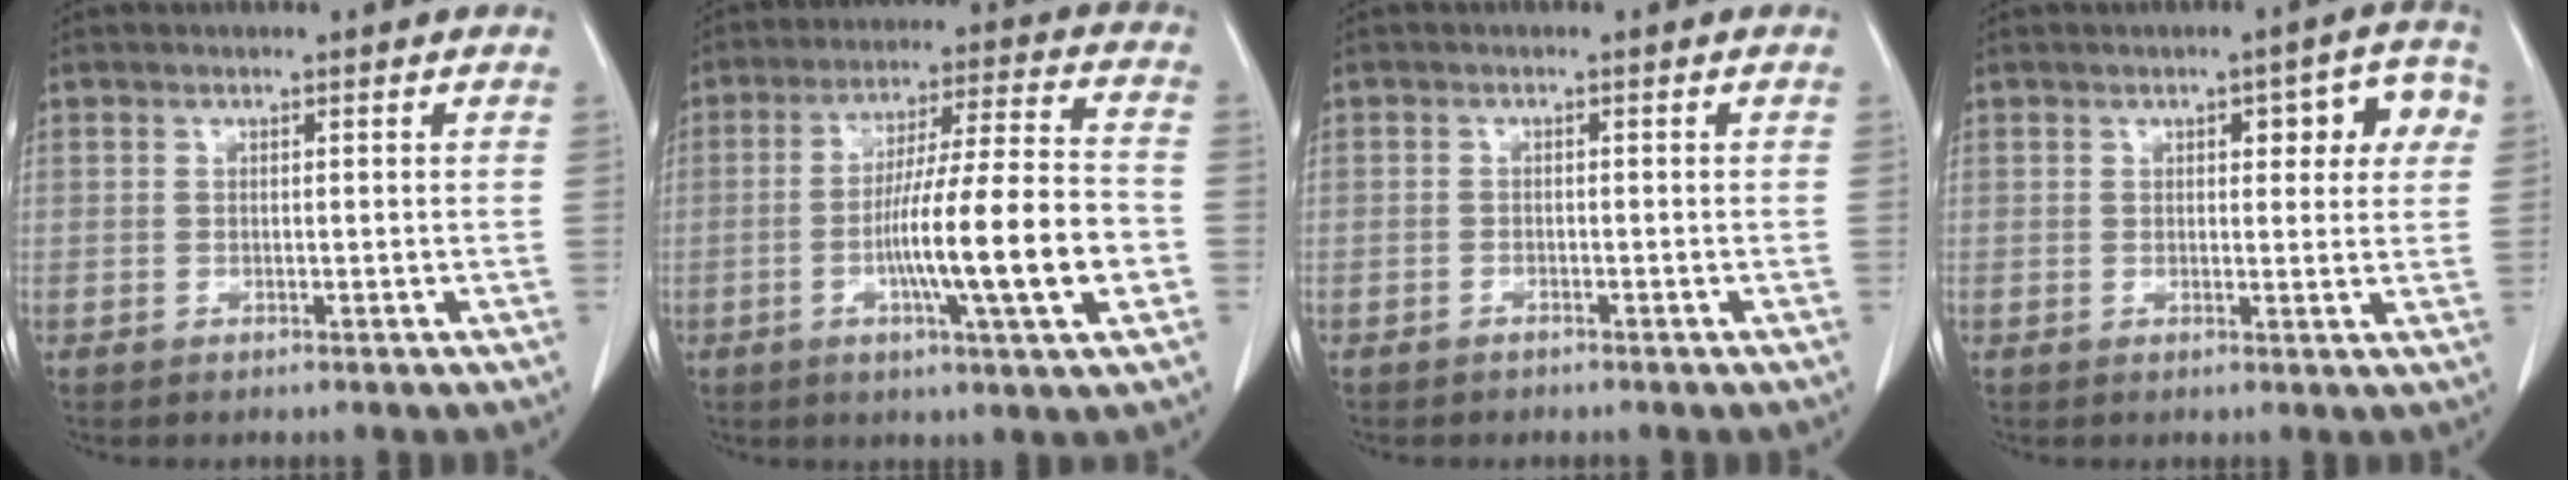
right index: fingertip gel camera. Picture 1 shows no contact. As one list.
[{"total": 16.1, "force": [-4.0, 0.1, 15.6], "torque": [-0.262, 0.000, -0.066]}, {"total": 0.9, "force": [-0.8, 0.5, 0.0], "torque": [-0.004, 0.002, -0.014]}, {"total": 6.7, "force": [2.1, 2.3, 5.9], "torque": [-0.059, 0.020, 0.021]}]